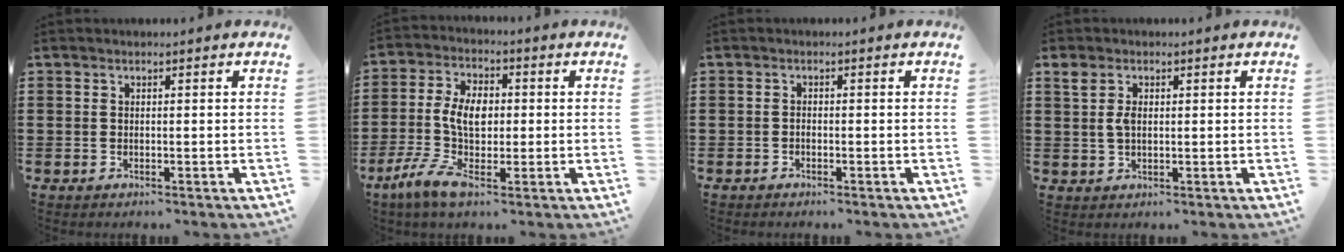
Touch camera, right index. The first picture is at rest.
{"total": 9.0, "force": [-0.4, 5.0, 7.5], "torque": [-0.173, 0.002, -0.012]}
{"total": 0.6, "force": [-0.4, 0.3, 0.3], "torque": [-0.009, -0.001, -0.008]}
{"total": 3.1, "force": [0.9, 1.7, 2.4], "torque": [-0.054, 0.010, 0.015]}